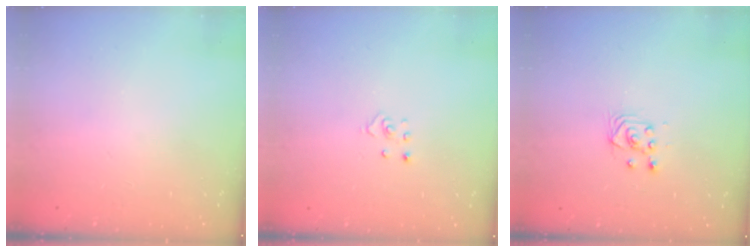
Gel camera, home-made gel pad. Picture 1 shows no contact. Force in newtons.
{"total": 2.3, "press": 2.3, "slide": 0.2}
{"total": 2.9, "press": 2.6, "slide": 1.3}